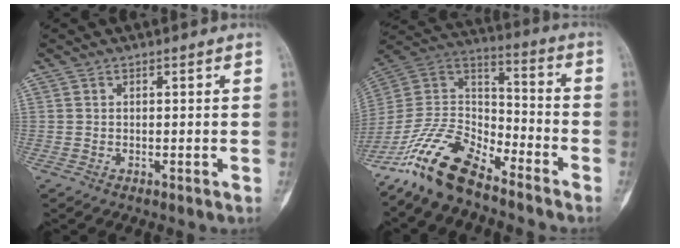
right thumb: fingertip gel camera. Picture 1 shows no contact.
{"total": 16.2, "force": [-12.5, 6.2, 8.3], "torque": [-0.147, 0.080, -0.245]}